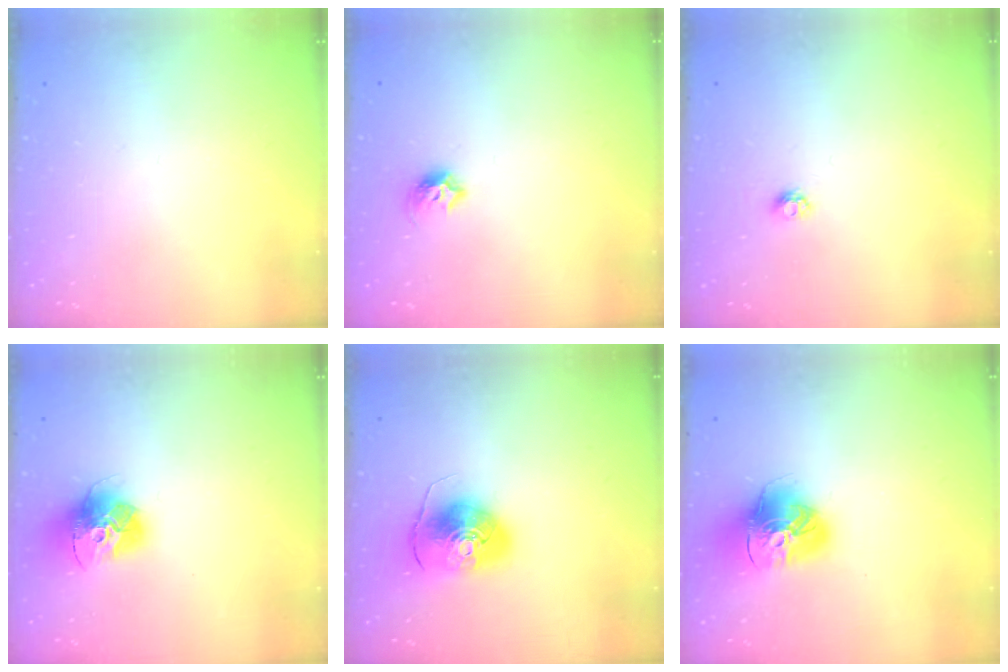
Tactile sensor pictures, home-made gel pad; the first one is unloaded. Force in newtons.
{"total": 7.1, "press": 7.0, "slide": 0.8}
{"total": 3.8, "press": 3.8, "slide": 0.5}
{"total": 15.2, "press": 15.2, "slide": 1.5}
{"total": 10.2, "press": 10.1, "slide": 1.5}
{"total": 15.6, "press": 15.5, "slide": 1.7}